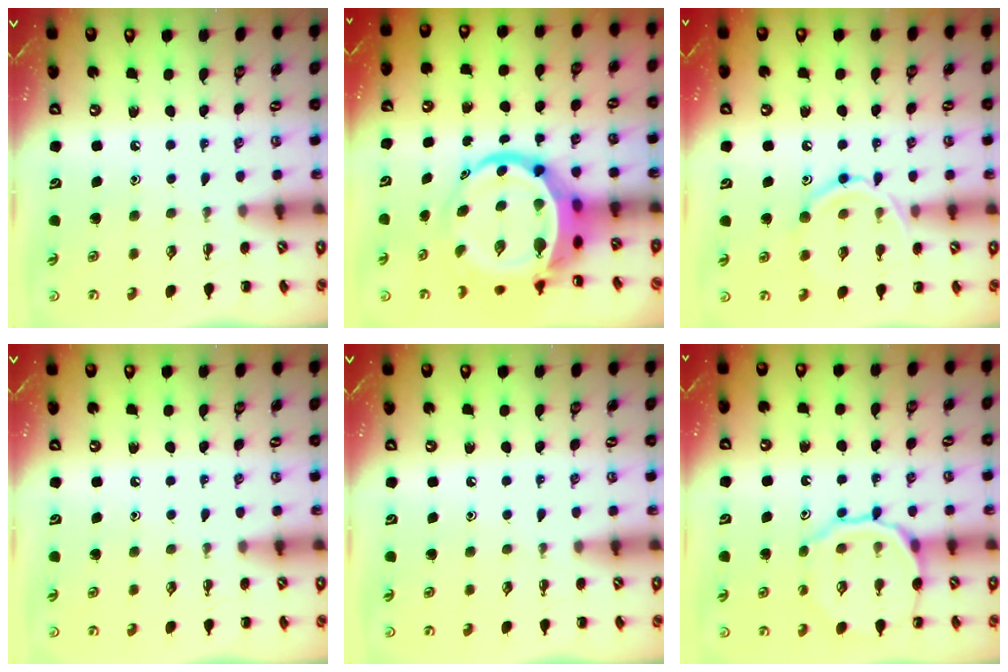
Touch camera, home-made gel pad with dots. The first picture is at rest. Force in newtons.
{"total": 11.8, "press": 11.4, "slide": 3.3}
{"total": 13.2, "press": 13.1, "slide": 1.2}
{"total": 0.0}
{"total": 0.0}
{"total": 12.1, "press": 12.1, "slide": 1.0}